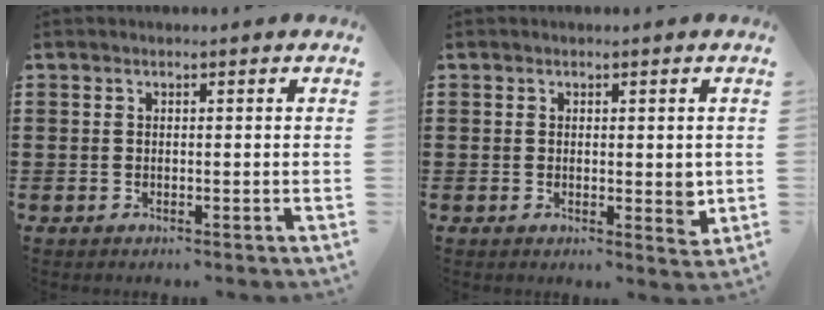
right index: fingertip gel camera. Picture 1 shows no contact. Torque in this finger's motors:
{"motor_torque": [2.14, 0.00, 0.00, 0.01]}